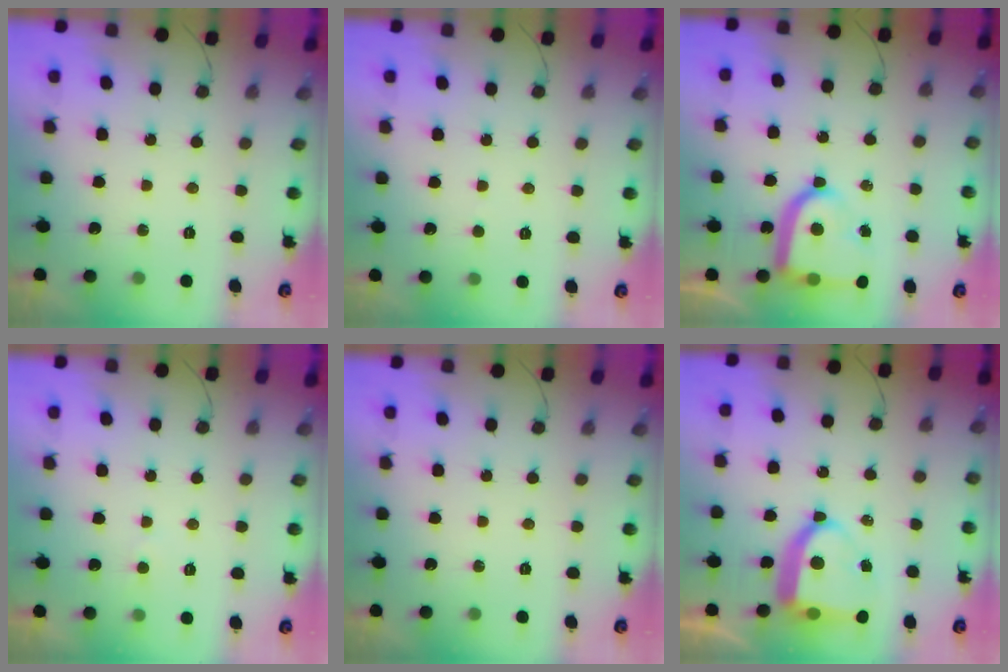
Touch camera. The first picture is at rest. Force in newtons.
{"total": 2.5, "press": 2.4, "slide": 0.3}
{"total": 14.9, "press": 14.8, "slide": 1.6}
{"total": 2.7, "press": 2.7, "slide": 0.3}
{"total": 0.0}
{"total": 11.8, "press": 11.7, "slide": 1.4}